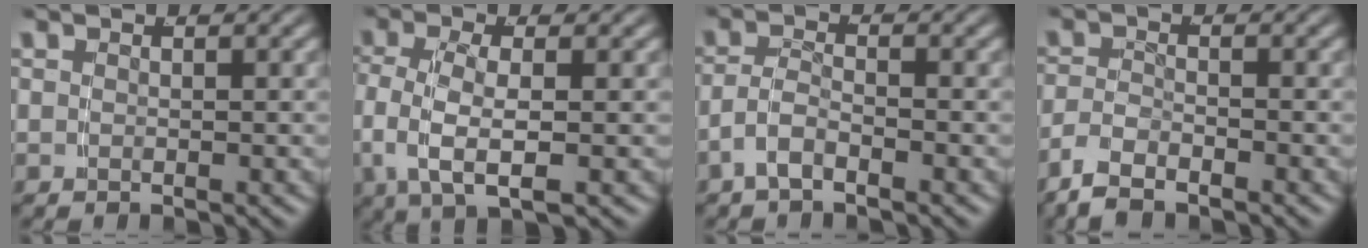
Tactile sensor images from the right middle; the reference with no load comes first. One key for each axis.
{"total": 5.3, "fx": -0.5, "fy": 2.7, "fz": 4.5, "tx": -0.107, "ty": -0.013, "tz": -0.003}
{"total": 2.6, "fx": -1.8, "fy": 1.1, "fz": 1.6, "tx": -0.035, "ty": -0.010, "tz": -0.031}
{"total": 3.1, "fx": -2.3, "fy": 1.5, "fz": 1.5, "tx": -0.043, "ty": -0.010, "tz": -0.039}